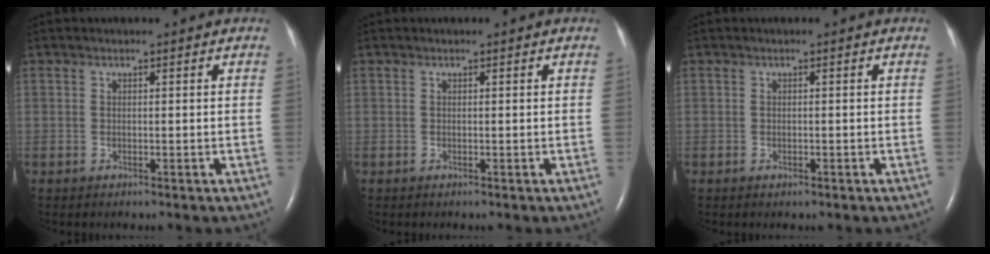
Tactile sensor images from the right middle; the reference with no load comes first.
{"total": 0.0}
{"total": 0.7, "force": [-0.4, 0.3, 0.5], "torque": [-0.010, -0.001, -0.003]}